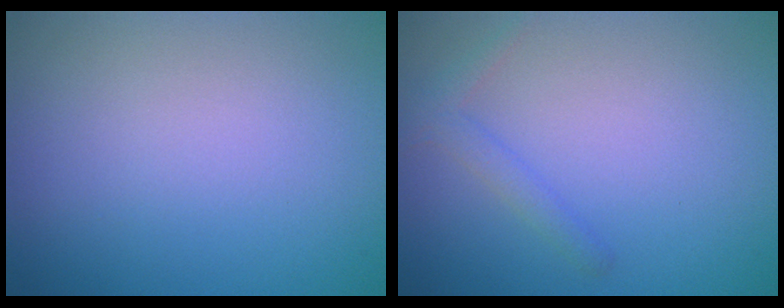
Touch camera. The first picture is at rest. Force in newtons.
{"total": 1.4, "press": 1.4, "slide": 0.1}